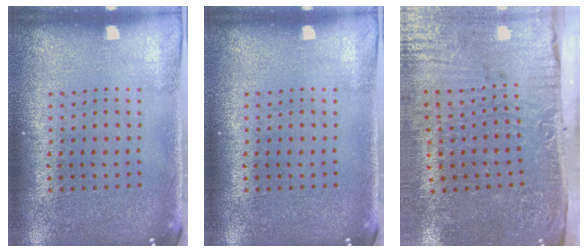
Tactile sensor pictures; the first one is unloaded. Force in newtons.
{"total": 0.0}
{"total": 5.0, "press": 4.1, "slide": 2.8}